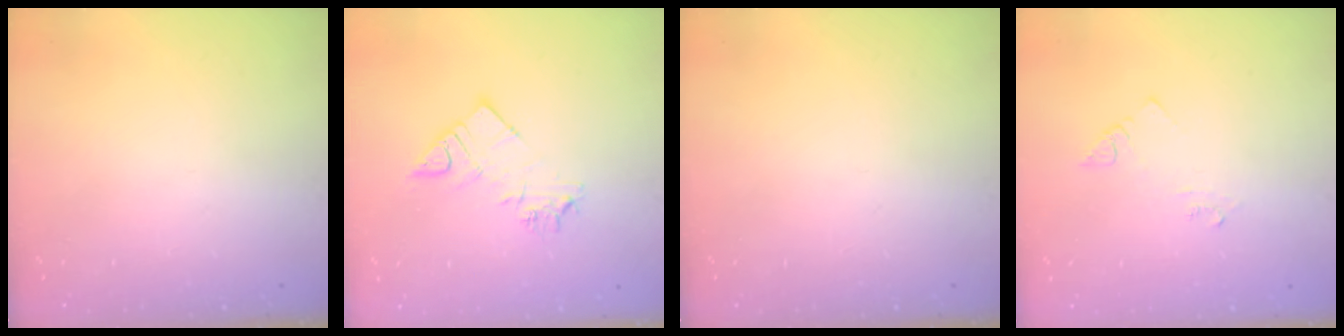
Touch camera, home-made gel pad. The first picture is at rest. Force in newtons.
{"total": 10.5, "press": 10.5, "slide": 1.0}
{"total": 0.0}
{"total": 4.1, "press": 4.1, "slide": 0.4}